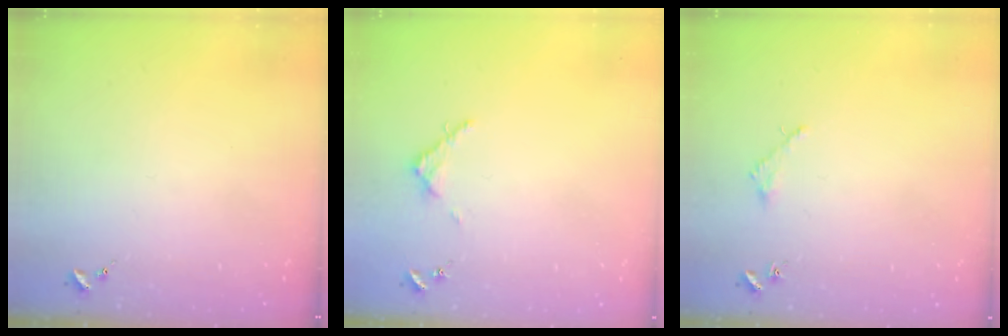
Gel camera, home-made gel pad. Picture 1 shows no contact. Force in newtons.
{"total": 3.1, "press": 3.1, "slide": 0.4}
{"total": 1.6, "press": 1.6, "slide": 0.2}